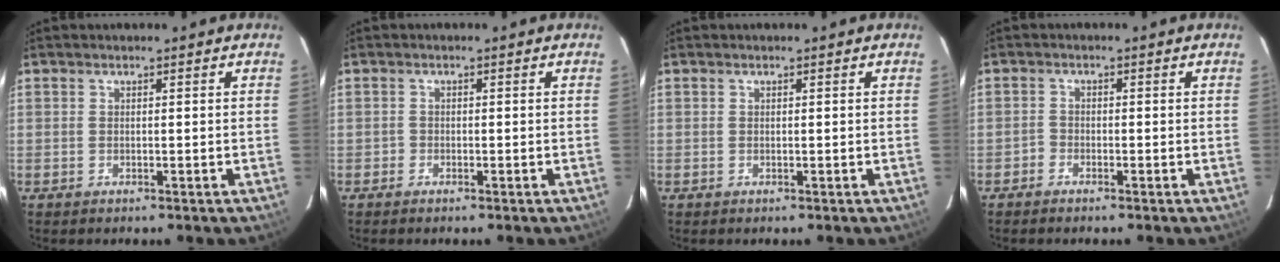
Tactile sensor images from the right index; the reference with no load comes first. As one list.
[{"total": 1.1, "force": [-0.7, 0.8, -0.1], "torque": [-0.002, 0.003, -0.016]}, {"total": 0.0}, {"total": 1.4, "force": [-1.2, 0.8, 0.0], "torque": [-0.003, 0.003, -0.026]}]